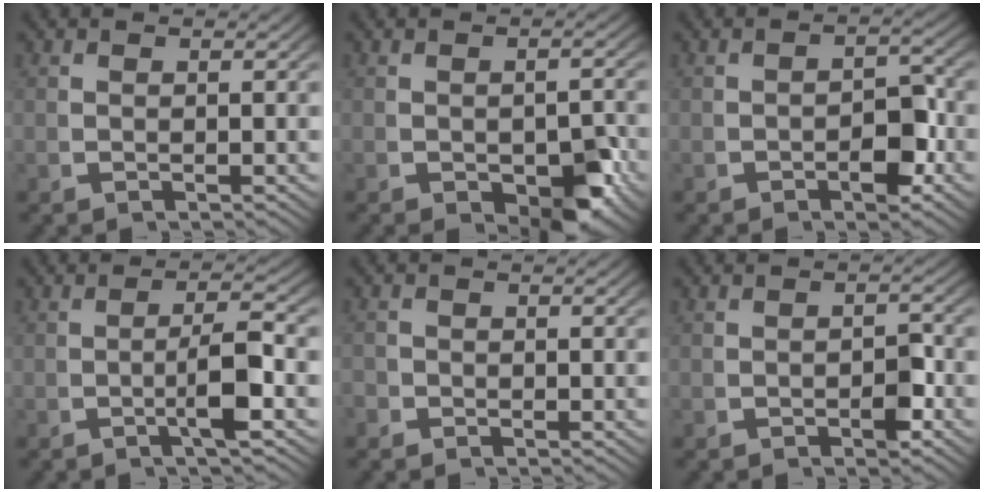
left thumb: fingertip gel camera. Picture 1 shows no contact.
{"total": 5.6, "force": [-1.8, 3.0, 4.3], "torque": [-0.060, -0.029, -0.015]}
{"total": 3.5, "force": [-1.0, 1.8, 2.8], "torque": [-0.043, -0.010, -0.012]}
{"total": 4.2, "force": [-0.6, 0.8, 4.1], "torque": [-0.074, 0.000, -0.013]}
{"total": 0.9, "force": [-0.6, 0.7, -0.1], "torque": [0.002, -0.007, -0.014]}
{"total": 2.2, "force": [-0.8, 1.1, 1.7], "torque": [-0.025, -0.009, -0.012]}